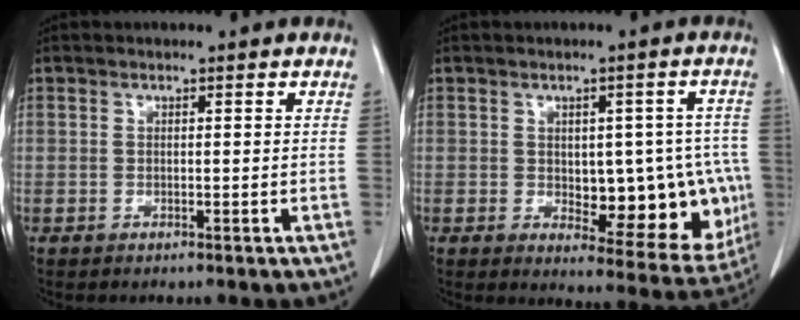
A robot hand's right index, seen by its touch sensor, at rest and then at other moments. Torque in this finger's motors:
{"motor_torque": [0.40, -0.12, 0.24, 0.04]}